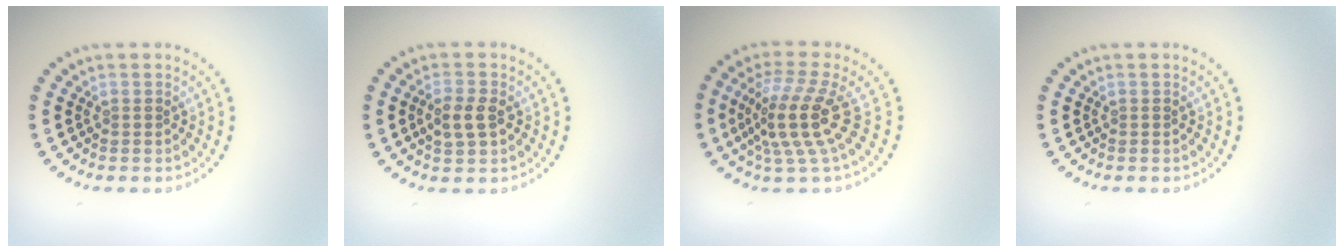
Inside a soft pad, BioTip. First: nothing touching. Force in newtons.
{"total": 2.7, "press": 2.6, "slide": 0.3}
{"total": 4.6, "press": 3.5, "slide": 3.1}
{"total": 0.0}